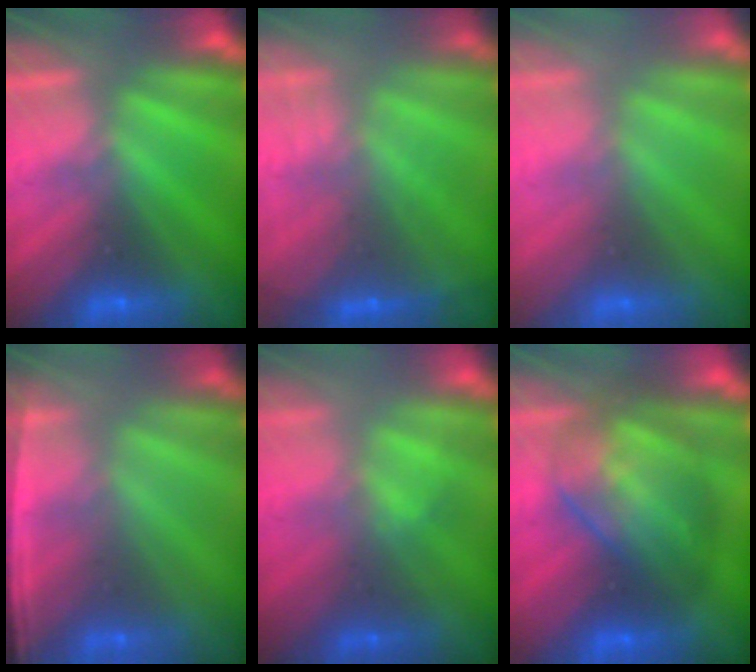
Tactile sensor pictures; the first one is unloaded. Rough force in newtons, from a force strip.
{"total": 7.4}
{"total": 2.7}
{"total": 1.5}
{"total": 2.3}
{"total": 7.0}